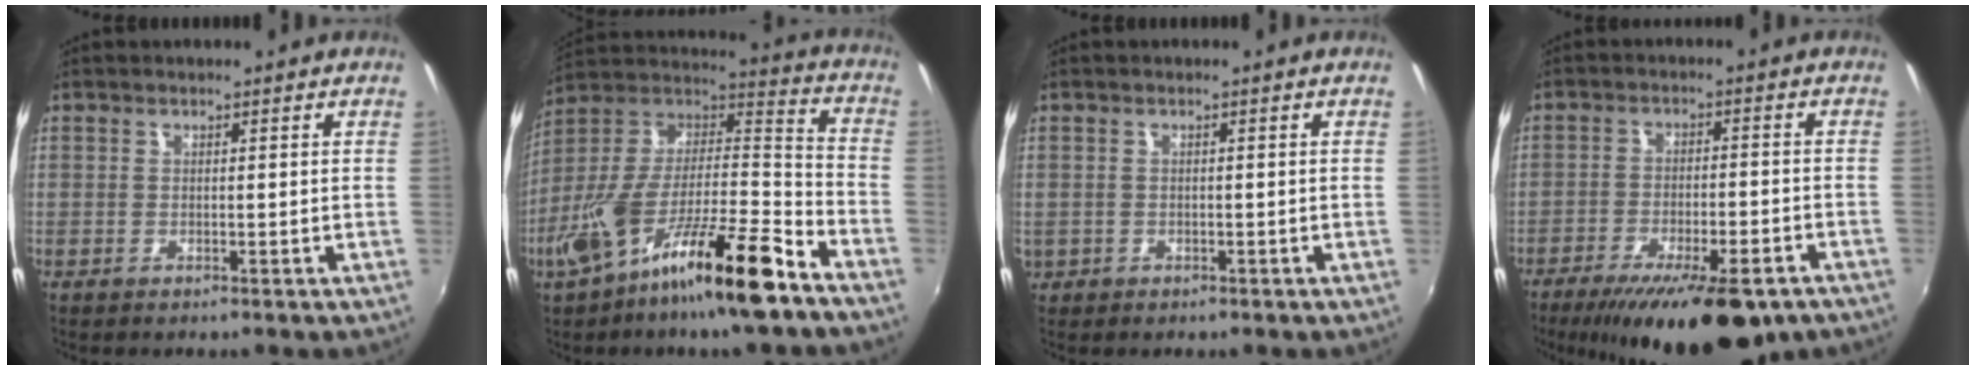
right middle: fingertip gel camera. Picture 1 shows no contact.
{"total": 22.2, "force": [-13.6, 3.9, 17.2], "torque": [-0.286, -0.012, -0.244]}
{"total": 2.1, "force": [-0.6, 1.8, 0.7], "torque": [-0.017, -0.001, -0.004]}
{"total": 19.2, "force": [-13.4, 6.0, 12.4], "torque": [-0.217, -0.040, -0.191]}